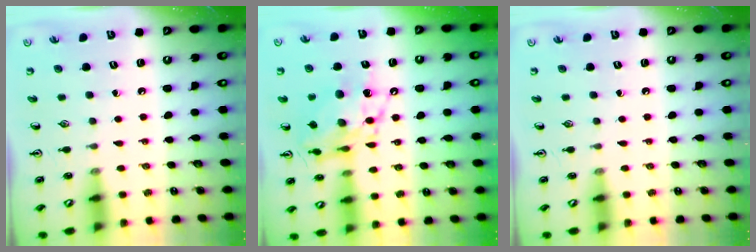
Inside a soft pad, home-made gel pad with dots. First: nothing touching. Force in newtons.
{"total": 13.3, "press": 13.3, "slide": 1.3}
{"total": 0.0}